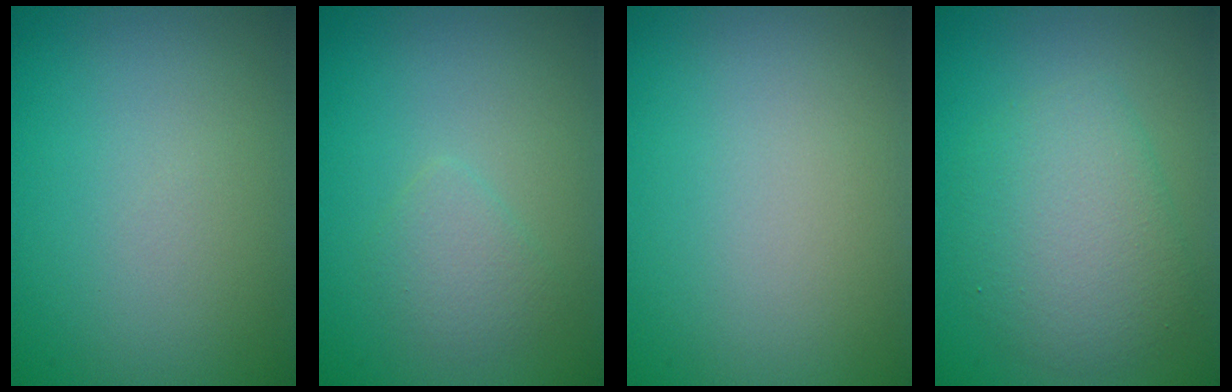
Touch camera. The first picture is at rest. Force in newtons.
{"total": 1.7, "press": 1.7, "slide": 0.1}
{"total": 0.0}
{"total": 4.7, "press": 4.7, "slide": 0.1}